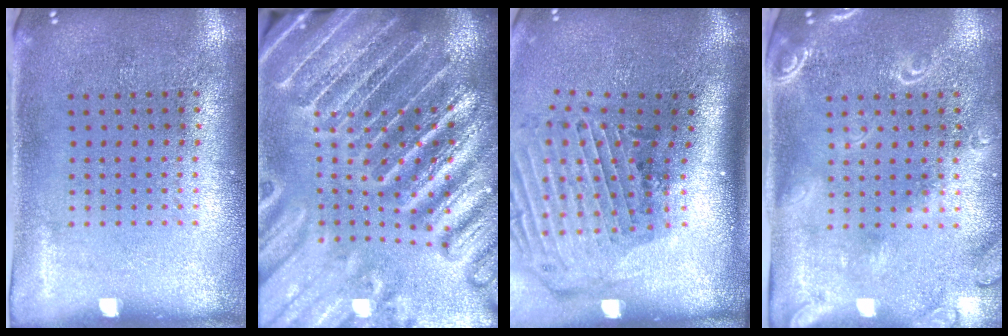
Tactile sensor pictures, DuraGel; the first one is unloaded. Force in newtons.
{"total": 5.5, "press": 4.8, "slide": 2.7}
{"total": 3.1, "press": 2.2, "slide": 2.2}
{"total": 2.1, "press": 1.9, "slide": 1.0}